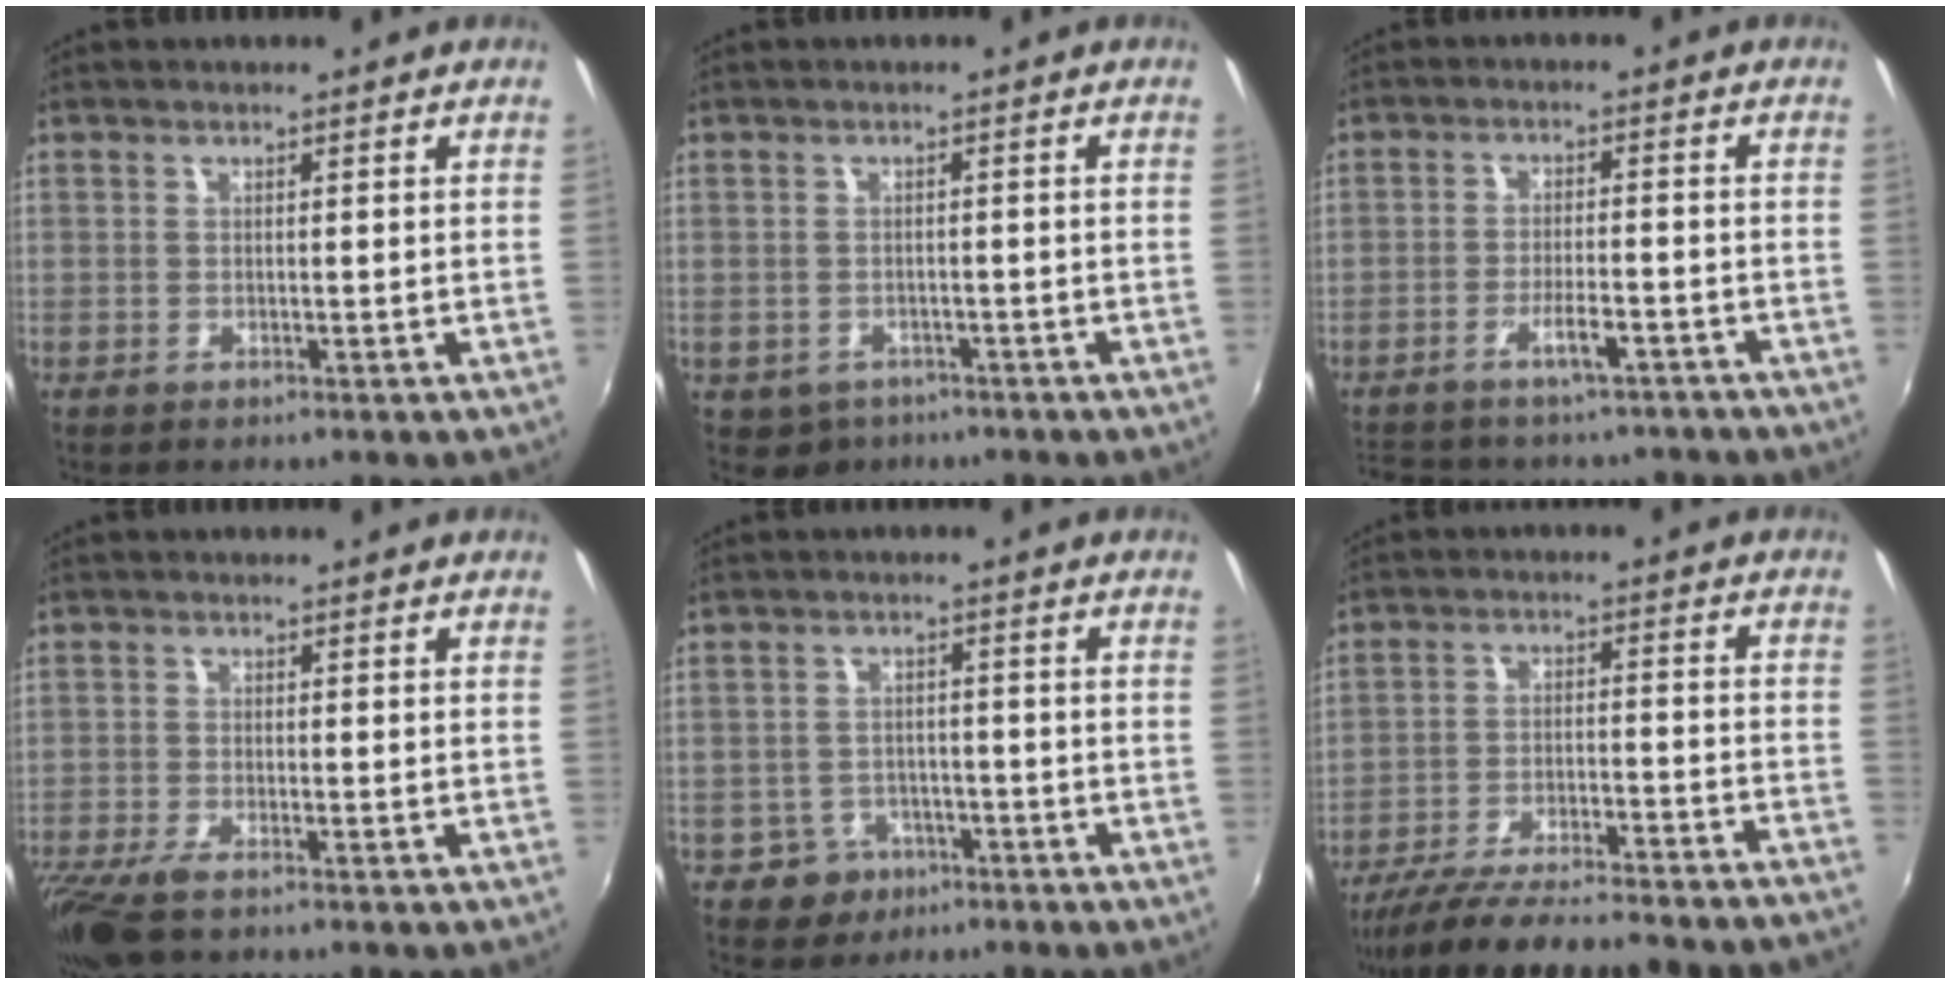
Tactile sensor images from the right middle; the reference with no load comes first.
{"total": 3.6, "force": [-1.9, 2.9, 1.0], "torque": [-0.028, -0.007, -0.021]}
{"total": 11.1, "force": [-9.4, 3.6, 4.6], "torque": [-0.103, 0.005, -0.134]}
{"total": 7.6, "force": [-5.6, 1.8, 4.9], "torque": [-0.121, -0.036, -0.109]}
{"total": 5.3, "force": [-3.0, 4.3, 0.8], "torque": [-0.031, 0.011, -0.038]}
{"total": 25.6, "force": [-23.2, 0.8, 10.7], "torque": [-0.192, -0.061, -0.334]}